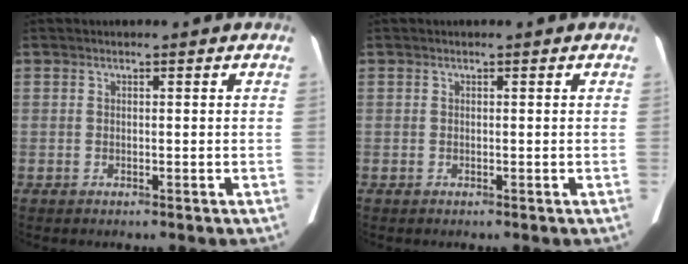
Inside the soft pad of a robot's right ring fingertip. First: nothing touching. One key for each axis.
{"total": 0.0}